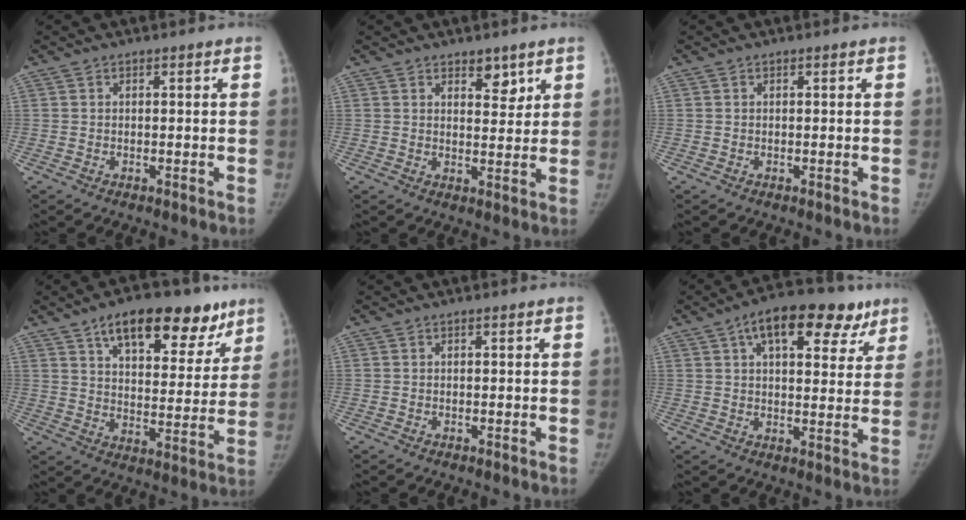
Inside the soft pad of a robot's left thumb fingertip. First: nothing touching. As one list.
[{"total": 4.3, "force": [2.9, 2.3, 2.2], "torque": [-0.005, -0.020, 0.043]}, {"total": 0.0}, {"total": 20.1, "force": [12.5, 9.4, 12.6], "torque": [-0.135, -0.032, 0.188]}, {"total": 0.0}, {"total": 17.2, "force": [9.2, 8.6, 11.8], "torque": [-0.133, 0.002, 0.130]}]